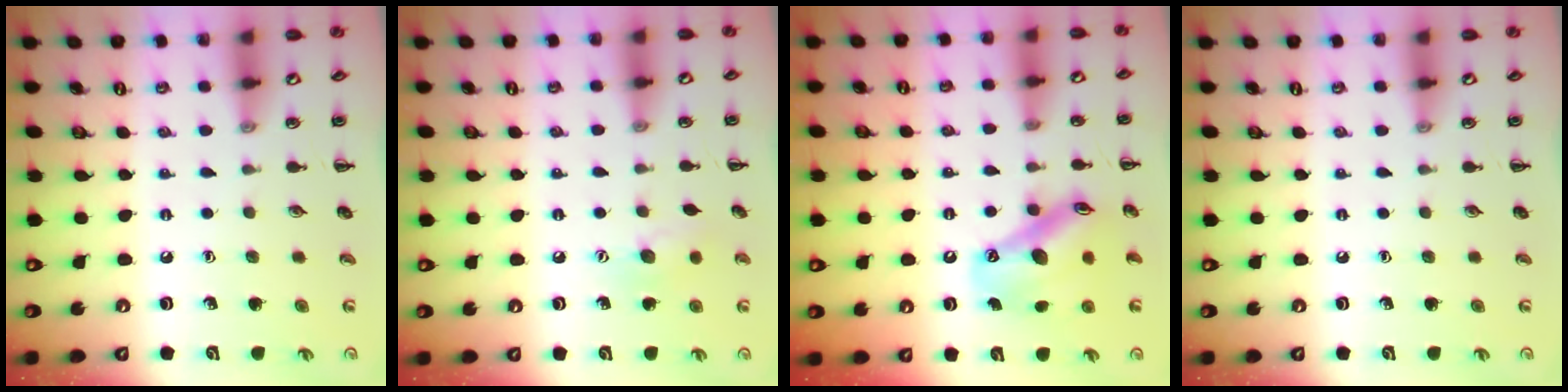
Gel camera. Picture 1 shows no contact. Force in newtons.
{"total": 8.3, "press": 8.2, "slide": 1.3}
{"total": 12.4, "press": 11.8, "slide": 3.6}
{"total": 0.0}